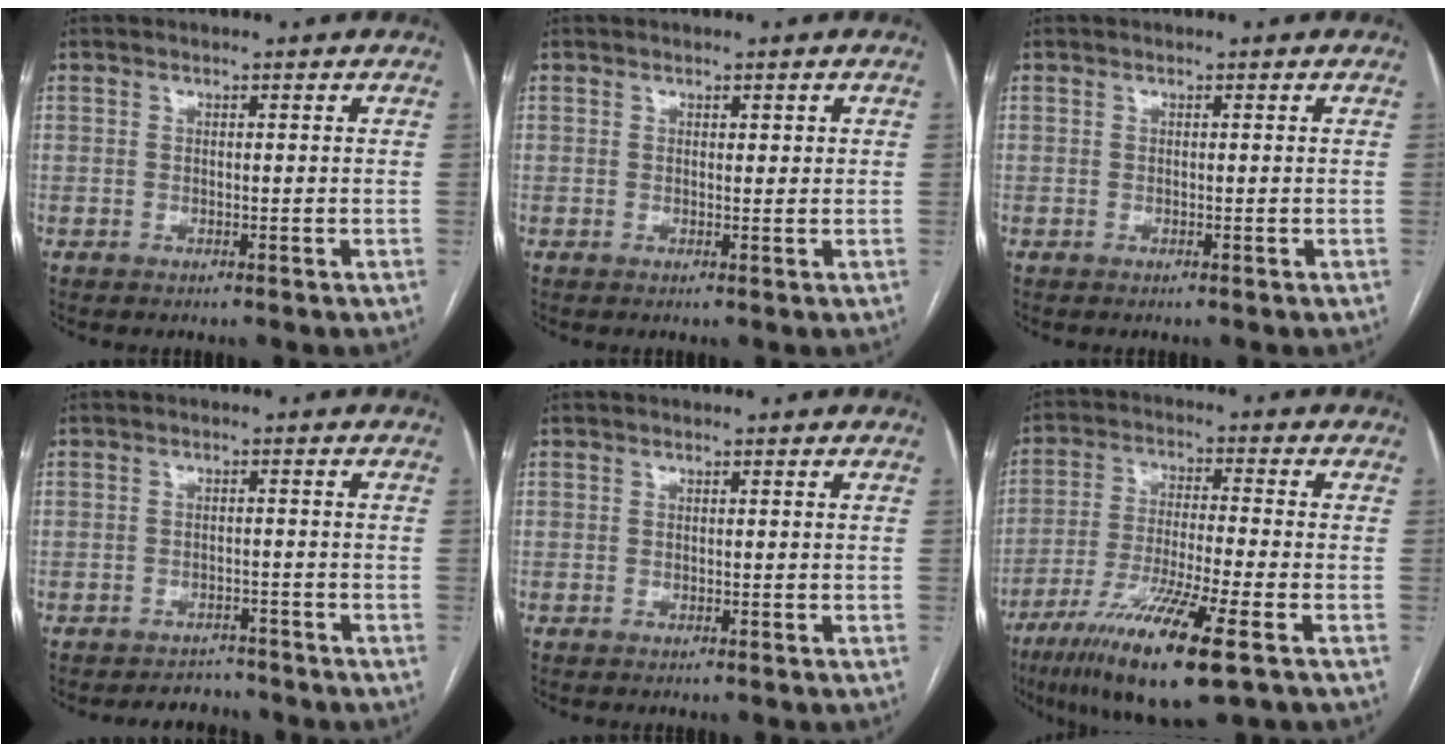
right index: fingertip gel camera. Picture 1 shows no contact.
{"total": 1.1, "force": [0.5, 0.5, 0.8], "torque": [-0.010, 0.001, 0.006]}
{"total": 0.0}
{"total": 3.0, "force": [-2.8, 1.1, -0.5], "torque": [0.007, 0.001, -0.039]}
{"total": 0.0}
{"total": 14.4, "force": [-7.9, 0.4, 12.0], "torque": [-0.239, -0.038, -0.139]}